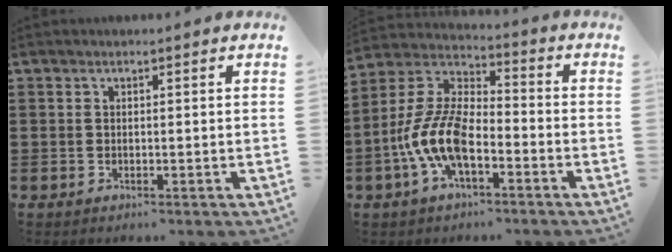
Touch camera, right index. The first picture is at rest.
{"total": 10.6, "force": [-4.5, 4.7, 8.4], "torque": [-0.212, -0.005, -0.092]}